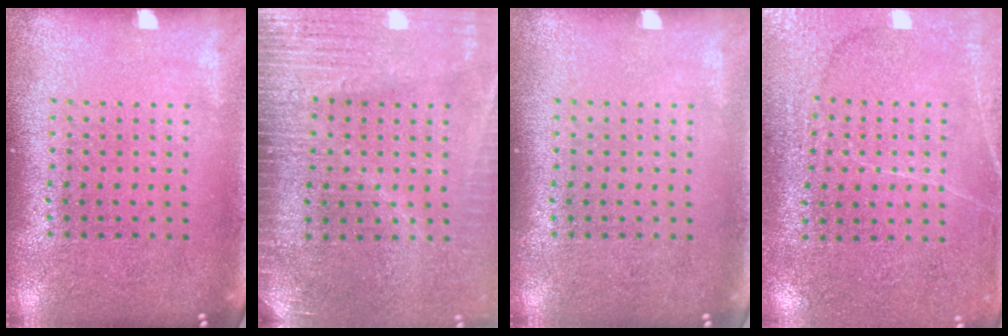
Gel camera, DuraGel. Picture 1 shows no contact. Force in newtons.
{"total": 3.6, "press": 3.2, "slide": 1.6}
{"total": 0.0}
{"total": 2.8, "press": 2.7, "slide": 0.8}